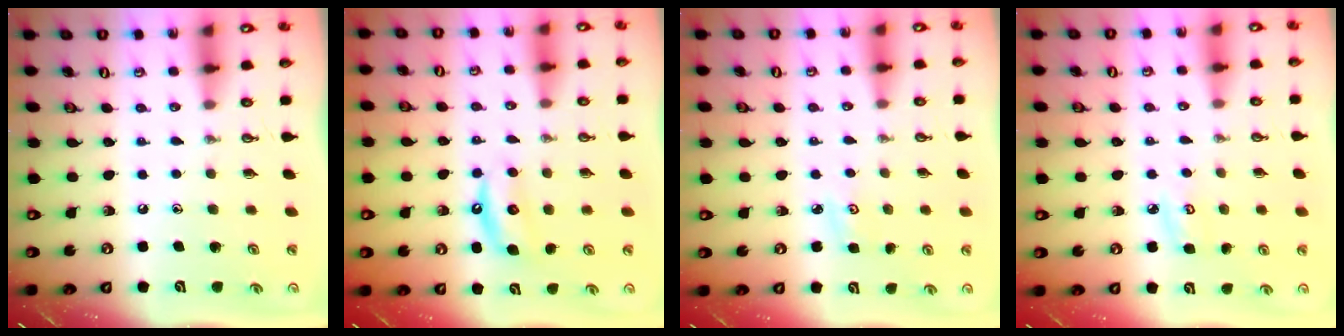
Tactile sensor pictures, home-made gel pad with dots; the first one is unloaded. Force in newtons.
{"total": 6.1, "press": 6.1, "slide": 0.7}
{"total": 3.2, "press": 3.1, "slide": 0.4}
{"total": 4.9, "press": 4.9, "slide": 0.5}